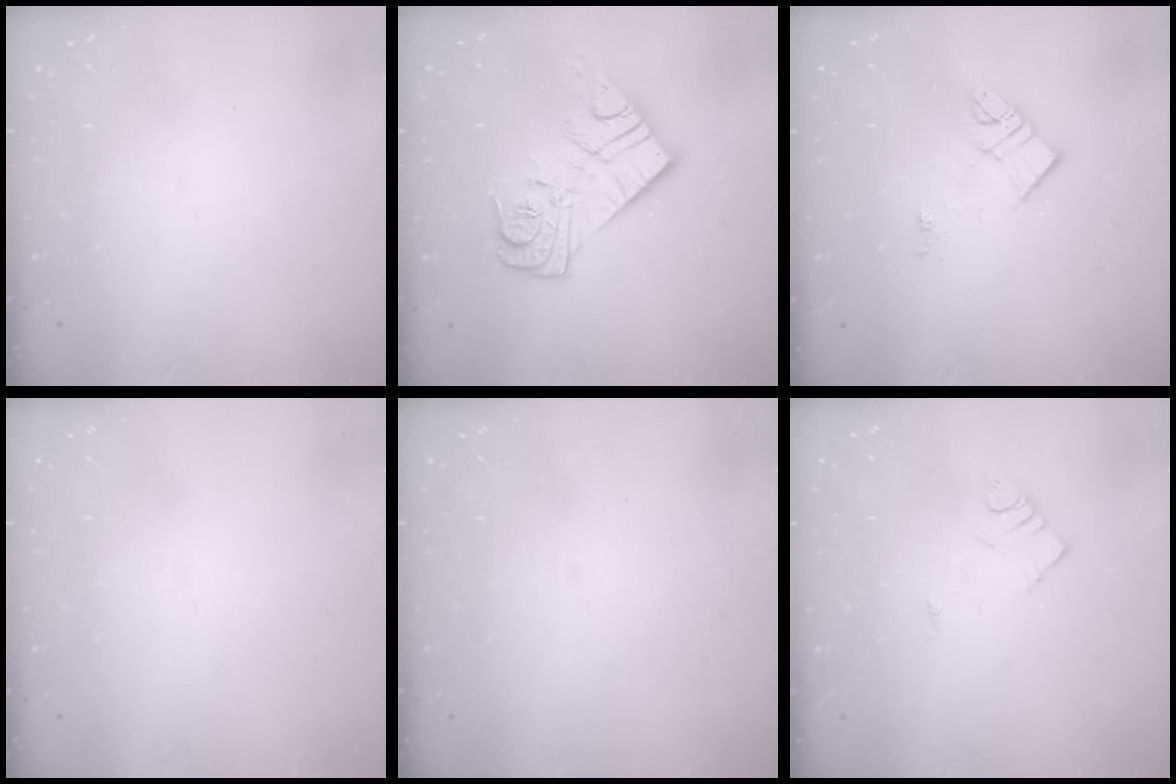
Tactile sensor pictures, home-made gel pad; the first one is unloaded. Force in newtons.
{"total": 16.3, "press": 16.2, "slide": 1.4}
{"total": 6.4, "press": 6.4, "slide": 0.6}
{"total": 0.0}
{"total": 0.0}
{"total": 4.3, "press": 4.2, "slide": 0.7}